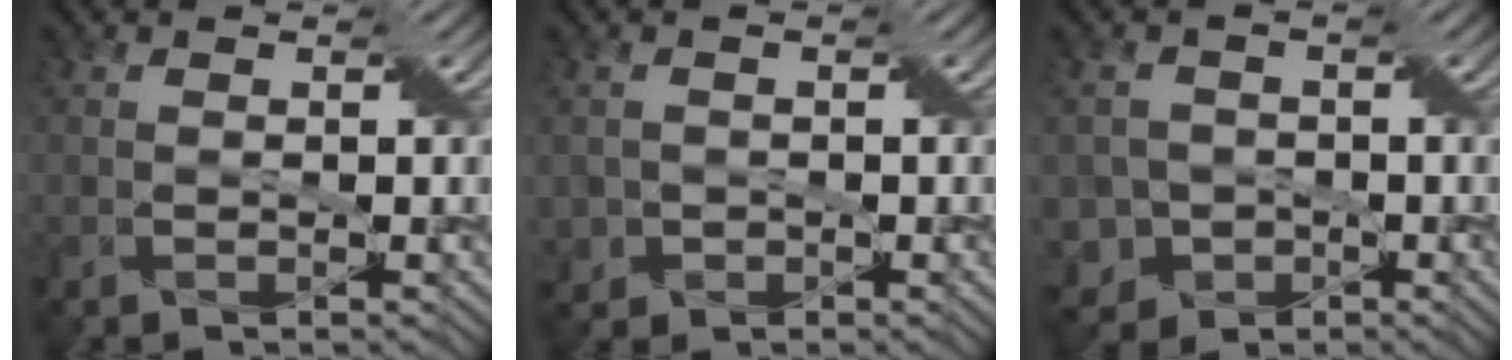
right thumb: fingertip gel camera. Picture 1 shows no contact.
{"total": 2.2, "force": [-0.8, 2.0, 0.2], "torque": [-0.010, -0.002, -0.014]}
{"total": 5.8, "force": [-2.8, 4.9, 1.3], "torque": [-0.032, -0.009, -0.056]}